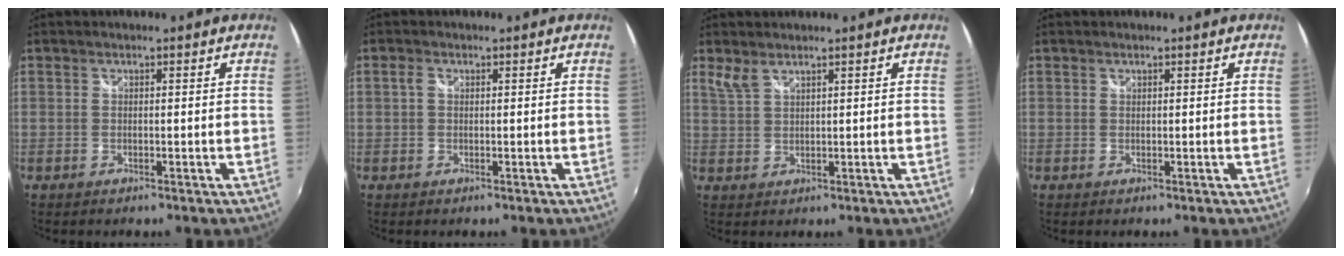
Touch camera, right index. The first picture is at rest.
{"total": 0.9, "force": [0.1, 0.7, 0.6], "torque": [-0.013, 0.003, -0.002]}
{"total": 2.3, "force": [1.8, 0.5, 1.3], "torque": [-0.028, 0.000, 0.038]}
{"total": 0.0}